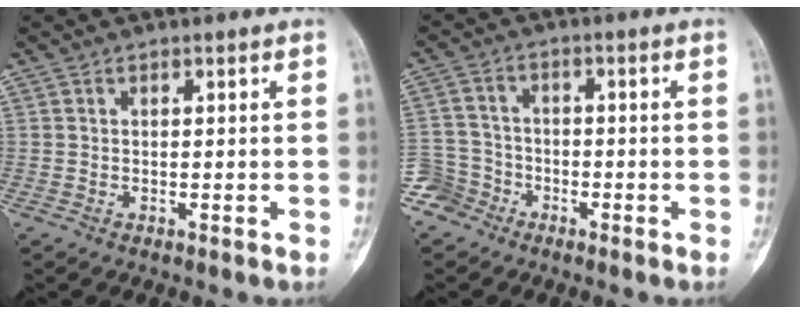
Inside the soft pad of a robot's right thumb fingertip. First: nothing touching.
{"total": 6.0, "force": [-4.0, 4.5, 0.0], "torque": [0.028, 0.029, -0.086]}